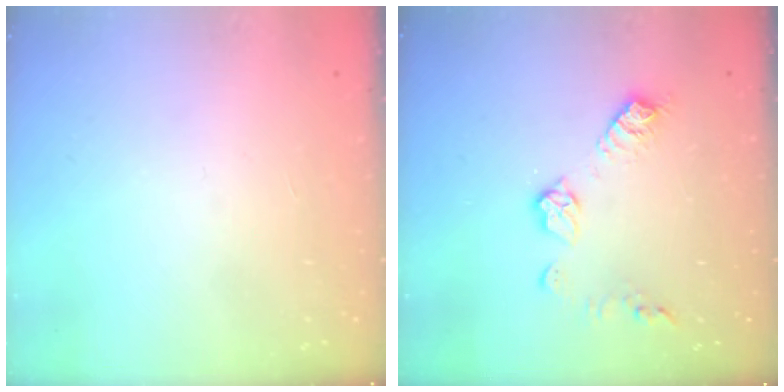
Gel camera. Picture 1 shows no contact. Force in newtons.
{"total": 9.4, "press": 9.4, "slide": 0.2}